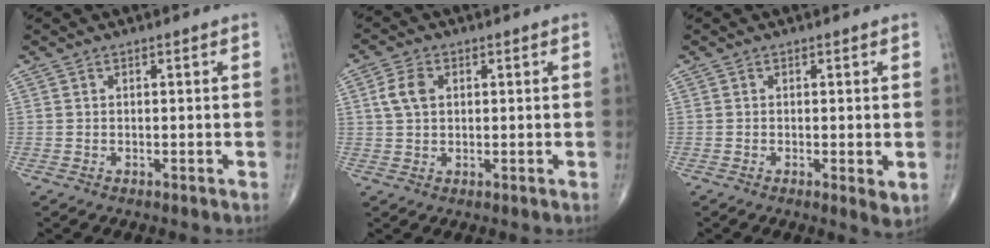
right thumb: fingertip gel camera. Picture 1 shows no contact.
{"total": 4.6, "force": [1.1, 3.1, 3.2], "torque": [-0.064, 0.004, 0.020]}
{"total": 2.4, "force": [-0.3, 0.5, 2.3], "torque": [-0.037, -0.010, -0.009]}